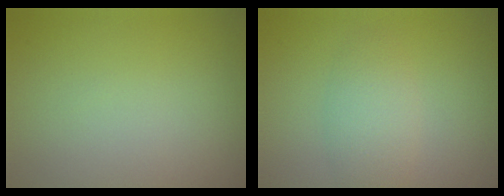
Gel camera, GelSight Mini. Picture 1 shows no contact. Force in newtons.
{"total": 3.0, "press": 3.0, "slide": 0.0}